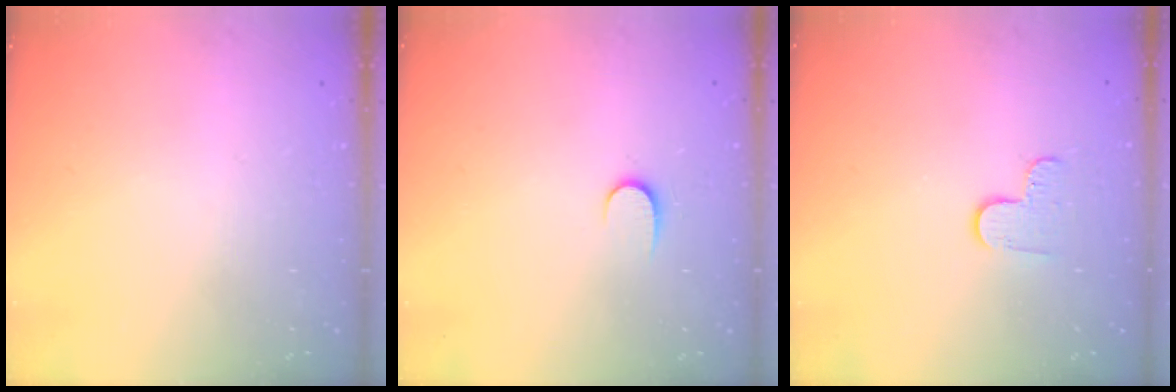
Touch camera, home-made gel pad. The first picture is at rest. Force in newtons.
{"total": 5.7, "press": 5.7, "slide": 0.5}
{"total": 5.4, "press": 5.4, "slide": 0.5}